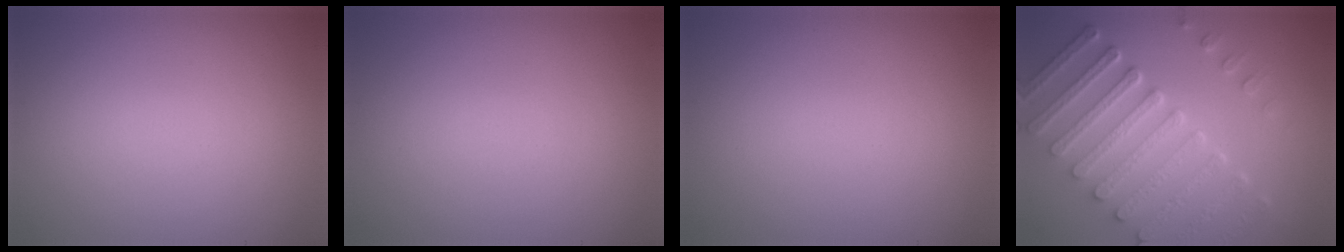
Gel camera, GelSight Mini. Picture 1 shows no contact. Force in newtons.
{"total": 0.0}
{"total": 0.0}
{"total": 7.5, "press": 5.6, "slide": 5.0}